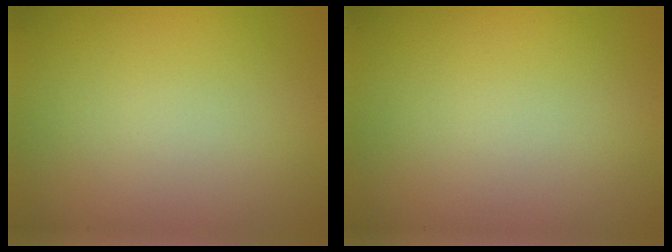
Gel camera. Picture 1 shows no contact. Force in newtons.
{"total": 0.0}